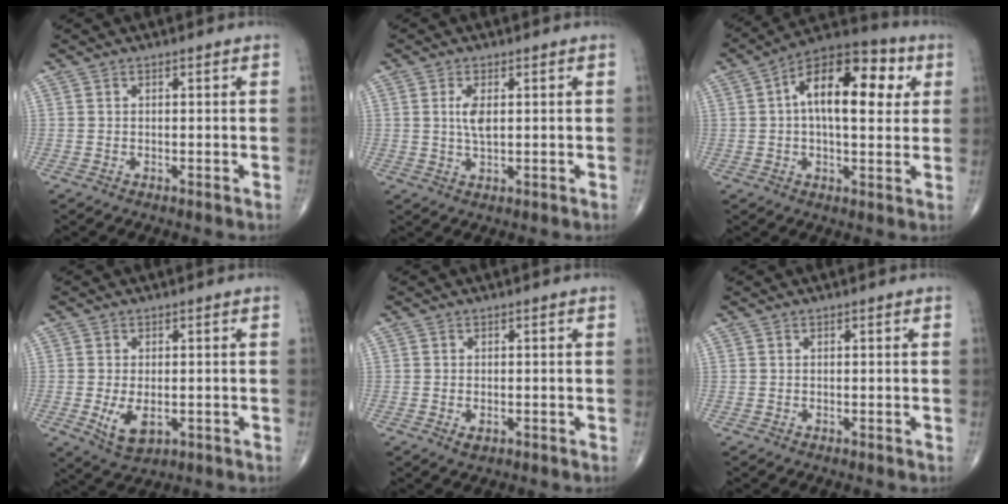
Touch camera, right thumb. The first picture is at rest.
{"total": 3.9, "force": [0.8, 1.6, 3.4], "torque": [-0.068, -0.005, 0.016]}
{"total": 17.6, "force": [3.9, 8.7, 14.8], "torque": [-0.202, 0.023, 0.048]}
{"total": 5.7, "force": [-1.1, 3.3, 4.6], "torque": [-0.075, -0.012, -0.010]}
{"total": 1.5, "force": [-0.4, 1.0, 1.1], "torque": [-0.015, -0.001, -0.005]}
{"total": 0.0}